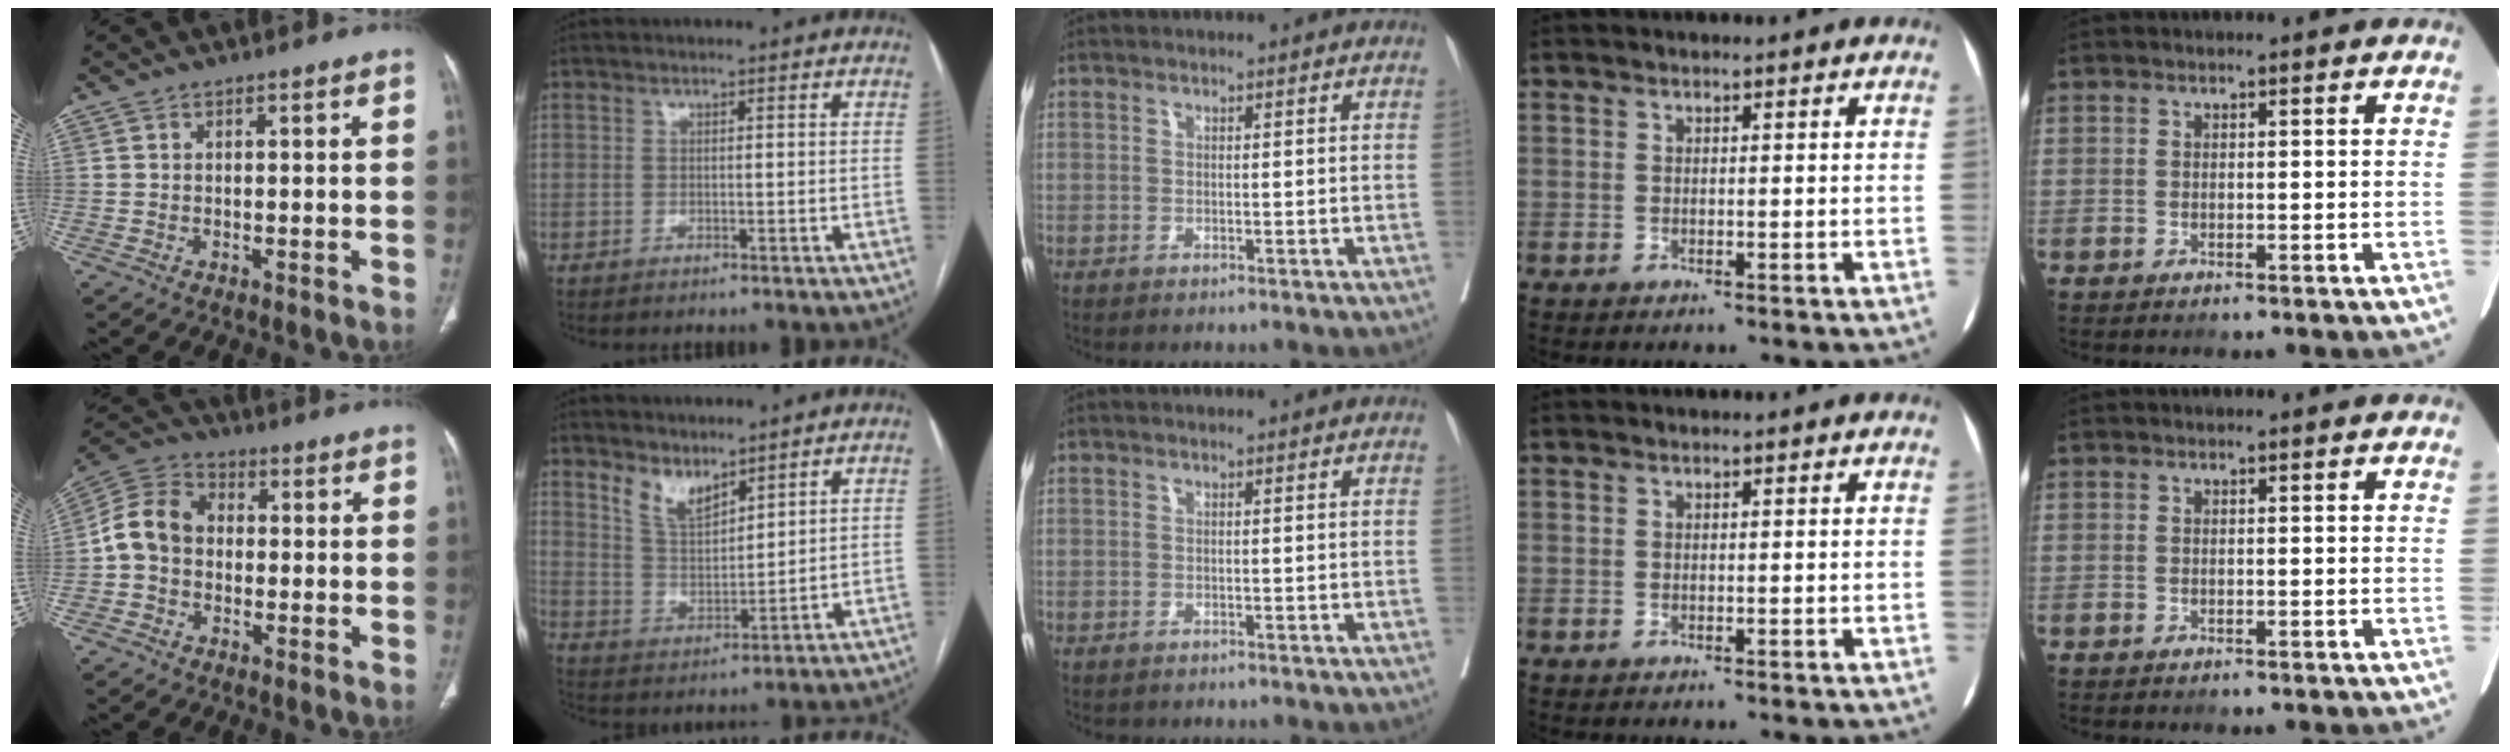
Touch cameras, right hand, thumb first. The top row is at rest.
{"thumb": {"total": 9.1, "force": [-0.7, 7.4, 5.3], "torque": [-0.089, 0.032, -0.028]}, "index": {"total": 6.0, "force": [4.7, 2.5, 2.8], "torque": [-0.053, -0.004, 0.101]}}